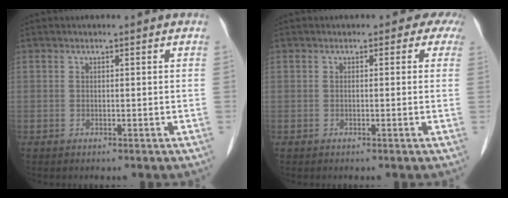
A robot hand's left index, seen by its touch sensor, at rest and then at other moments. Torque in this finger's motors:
{"motor_torque": [0.36, -0.34, 0.04, -0.07]}